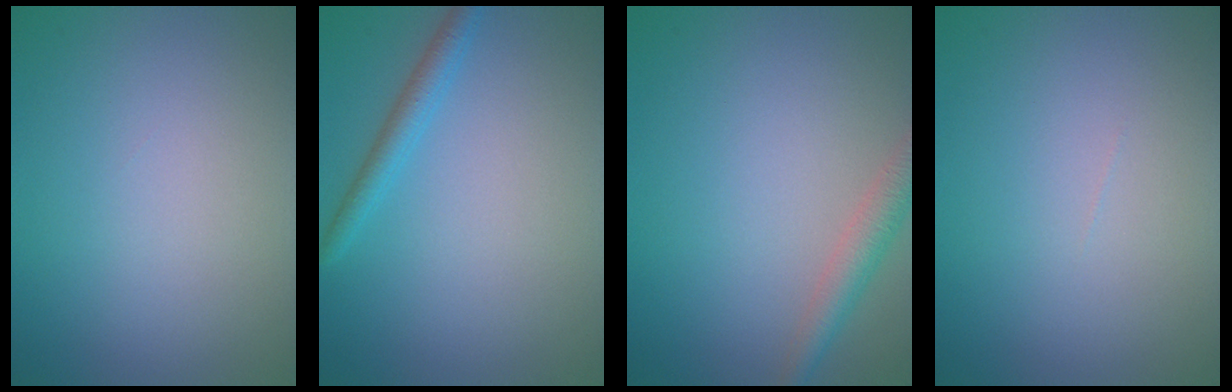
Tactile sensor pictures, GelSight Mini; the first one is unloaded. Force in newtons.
{"total": 1.9, "press": 1.9, "slide": 0.2}
{"total": 2.6, "press": 2.6, "slide": 0.1}
{"total": 0.0}